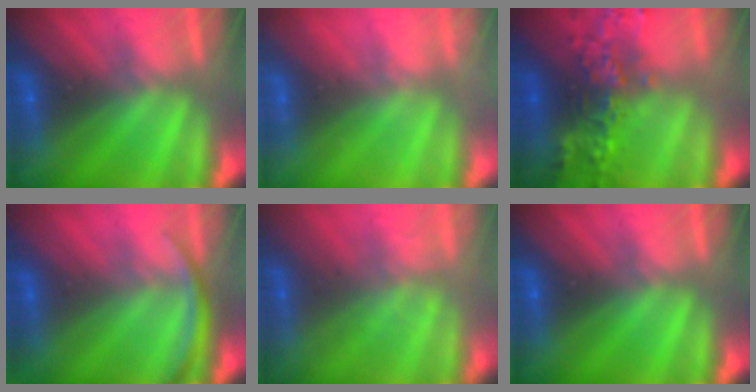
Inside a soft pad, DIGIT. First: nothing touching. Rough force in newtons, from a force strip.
{"total": 2.3}
{"total": 6.5}
{"total": 2.9}
{"total": 1.5}
{"total": 0.0}